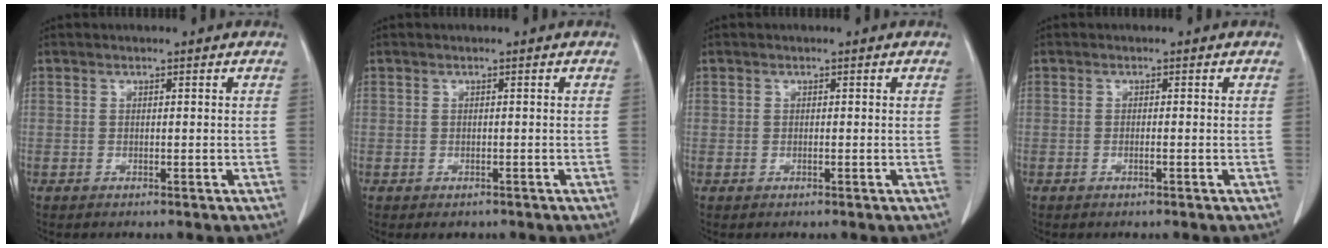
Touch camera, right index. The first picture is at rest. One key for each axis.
{"total": 1.1, "fx": -0.7, "fy": 0.8, "fz": 0.3, "tx": -0.004, "ty": 0.002, "tz": -0.004}
{"total": 0.0}
{"total": 0.6, "fx": -0.3, "fy": 0.0, "fz": 0.6, "tx": -0.014, "ty": -0.001, "tz": -0.003}